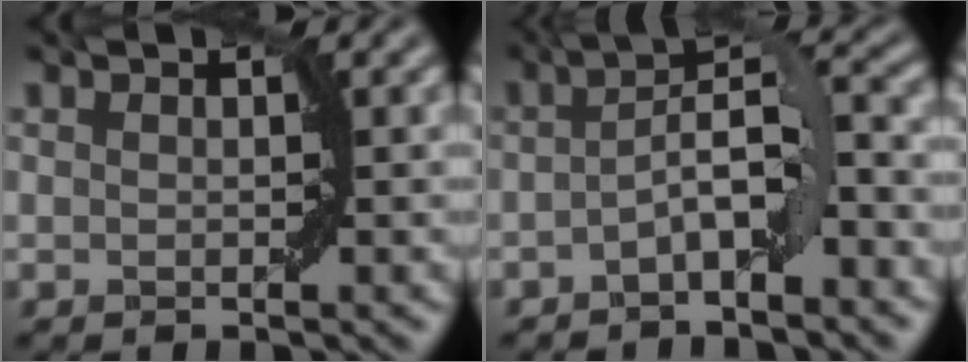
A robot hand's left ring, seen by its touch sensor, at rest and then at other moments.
{"total": 4.6, "force": [-1.6, 1.2, 4.2], "torque": [-0.071, 0.016, -0.037]}